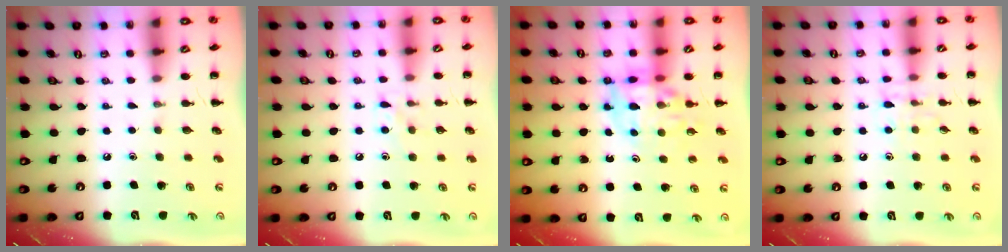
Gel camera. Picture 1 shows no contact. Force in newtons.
{"total": 6.4, "press": 6.0, "slide": 2.1}
{"total": 10.1, "press": 9.6, "slide": 3.1}
{"total": 6.9, "press": 6.7, "slide": 1.4}